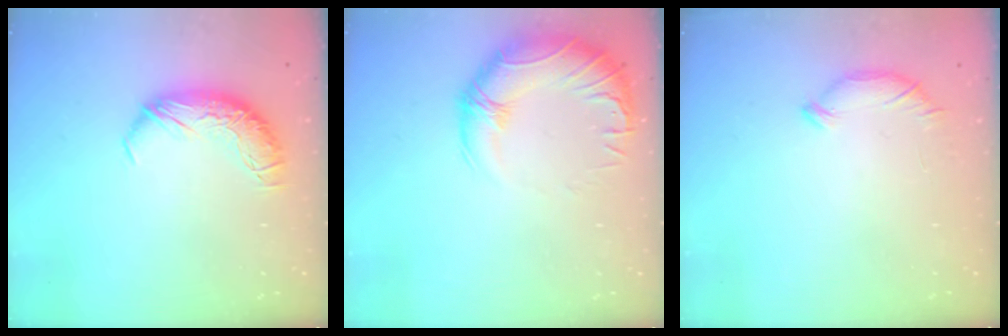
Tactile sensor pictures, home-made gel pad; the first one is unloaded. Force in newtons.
{"total": 3.3, "press": 0.2, "slide": 3.3}
{"total": 6.4, "press": 6.3, "slide": 0.6}